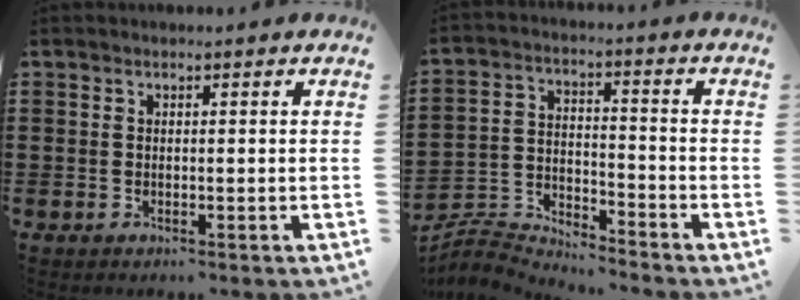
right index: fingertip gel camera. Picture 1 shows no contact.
{"total": 4.6, "force": [-4.5, 0.8, 0.3], "torque": [-0.031, -0.006, -0.100]}